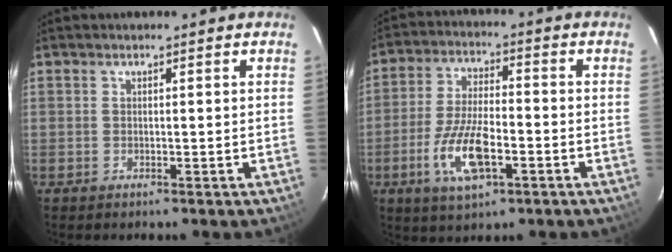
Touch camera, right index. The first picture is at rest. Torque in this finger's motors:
{"motor_torque": [1.96, -0.17, 0.86, 0.12]}